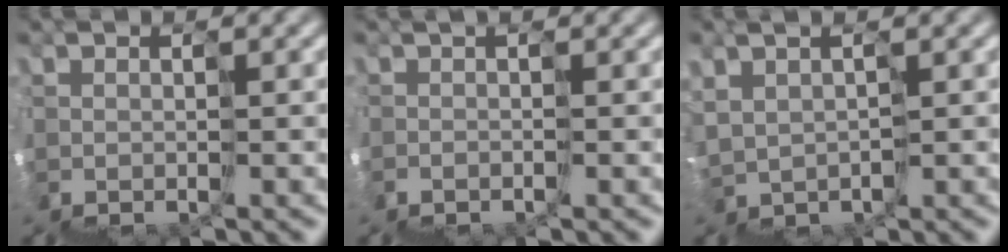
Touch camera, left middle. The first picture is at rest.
{"total": 1.7, "force": [-1.0, 0.7, 1.1], "torque": [-0.011, -0.014, -0.020]}
{"total": 1.0, "force": [0.9, 0.2, -0.2], "torque": [-0.015, 0.007, 0.015]}